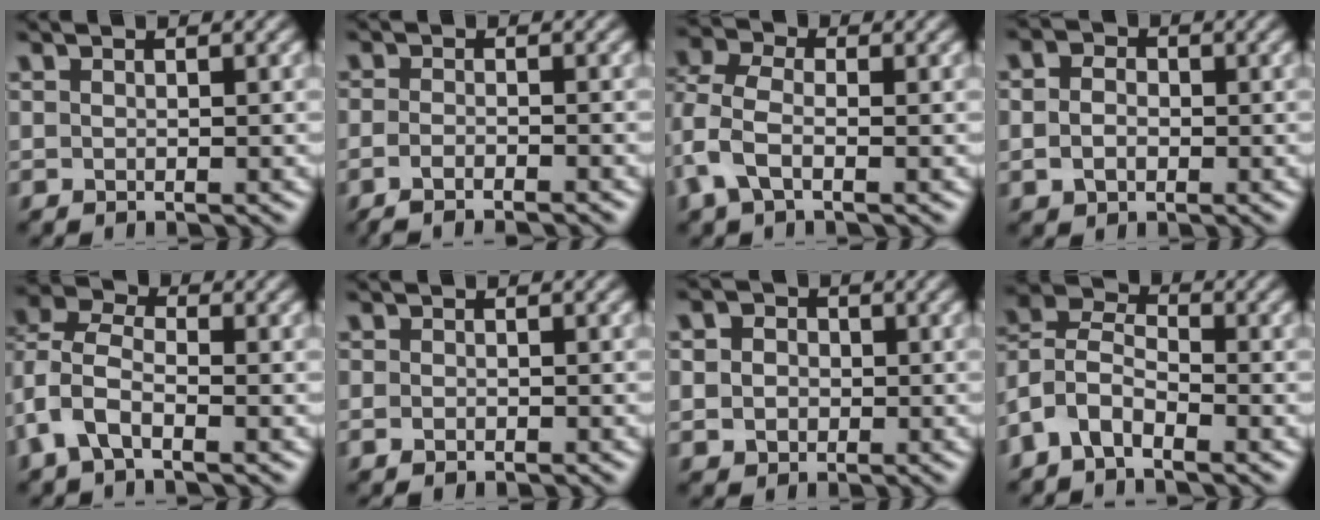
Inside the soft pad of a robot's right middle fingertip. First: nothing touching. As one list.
[{"total": 2.5, "force": [-1.7, 0.7, 1.7], "torque": [-0.025, -0.006, -0.035]}, {"total": 4.3, "force": [-0.9, 2.8, 3.2], "torque": [-0.086, 0.005, -0.032]}, {"total": 2.8, "force": [-0.2, 2.3, 1.7], "torque": [-0.031, 0.003, -0.012]}, {"total": 5.0, "force": [-1.4, 3.1, 3.7], "torque": [-0.090, 0.010, -0.043]}, {"total": 1.0, "force": [-0.4, 0.6, 0.7], "torque": [-0.014, -0.003, -0.008]}, {"total": 4.0, "force": [0.7, 3.4, 2.0], "torque": [-0.021, 0.023, -0.015]}, {"total": 5.3, "force": [-2.8, 3.0, 3.4], "torque": [-0.072, 0.010, -0.072]}]